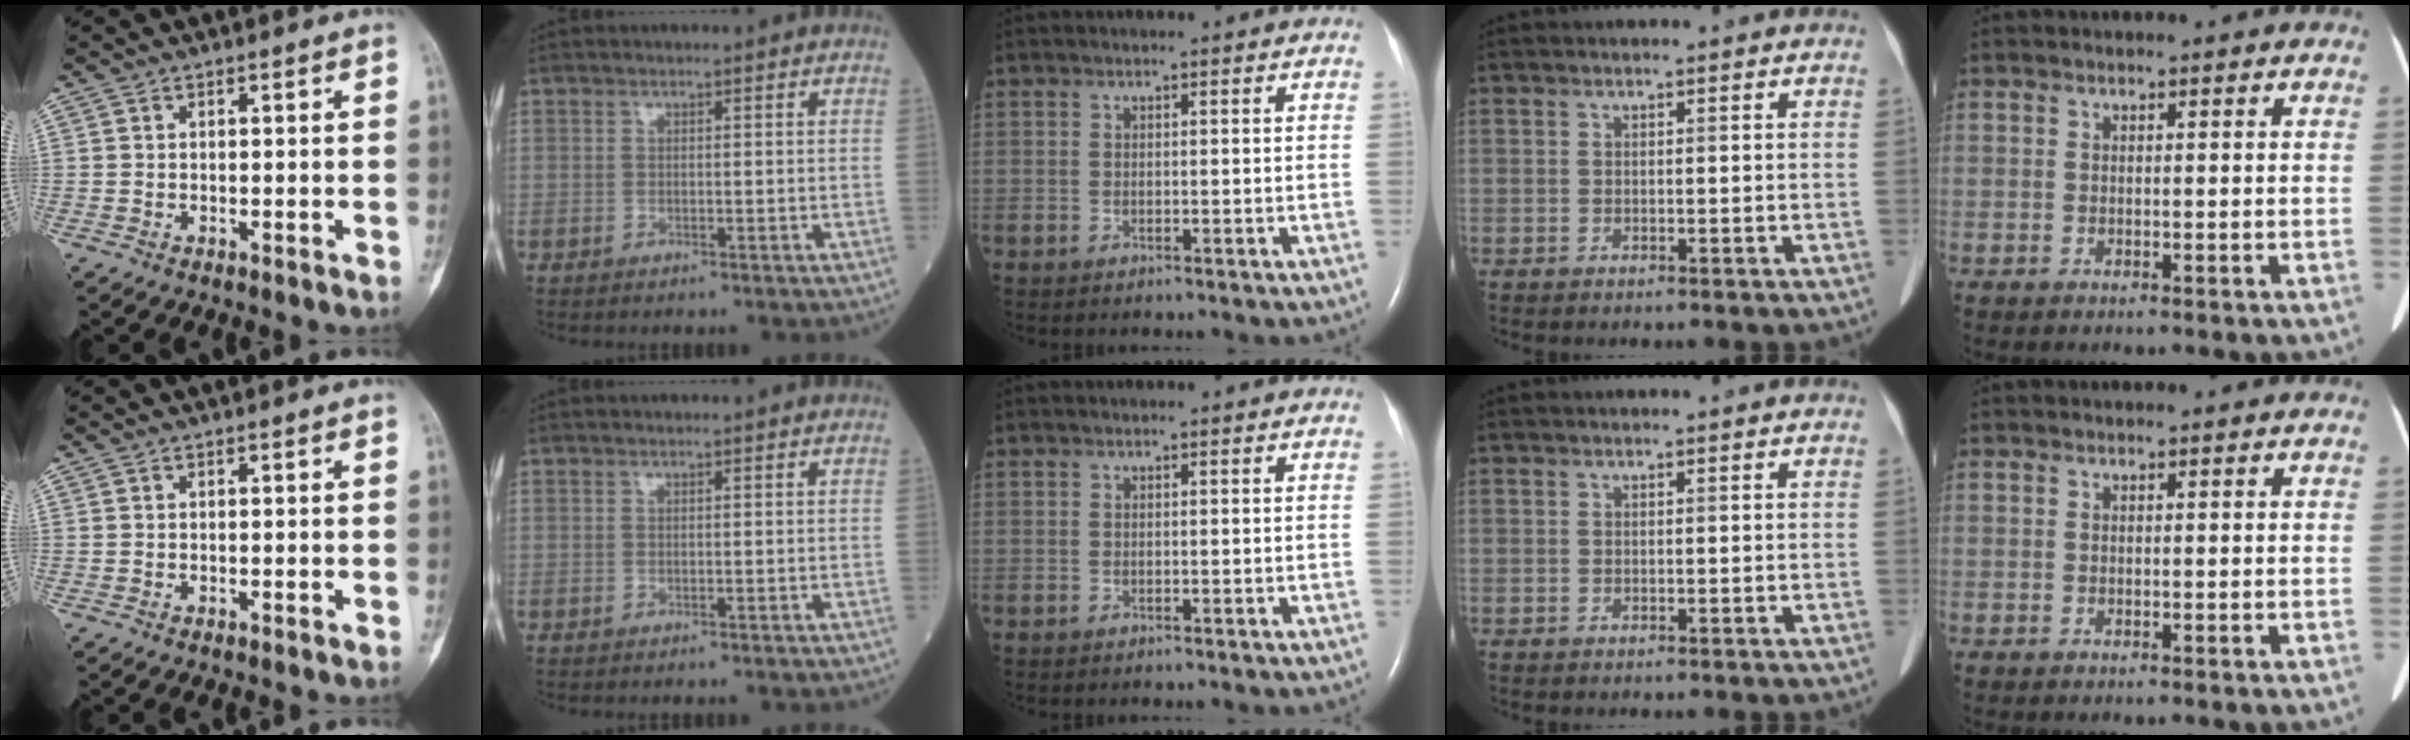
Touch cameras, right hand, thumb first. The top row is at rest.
{}